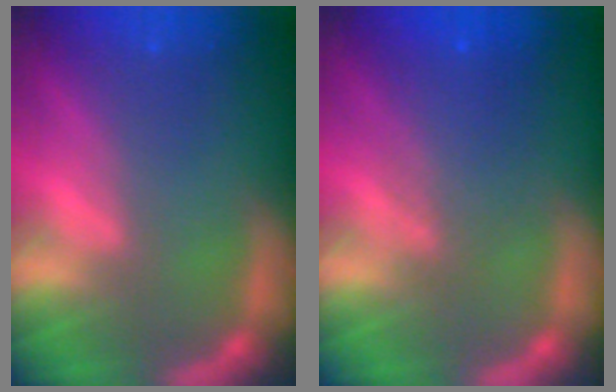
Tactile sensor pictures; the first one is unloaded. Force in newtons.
{"total": 4.1}